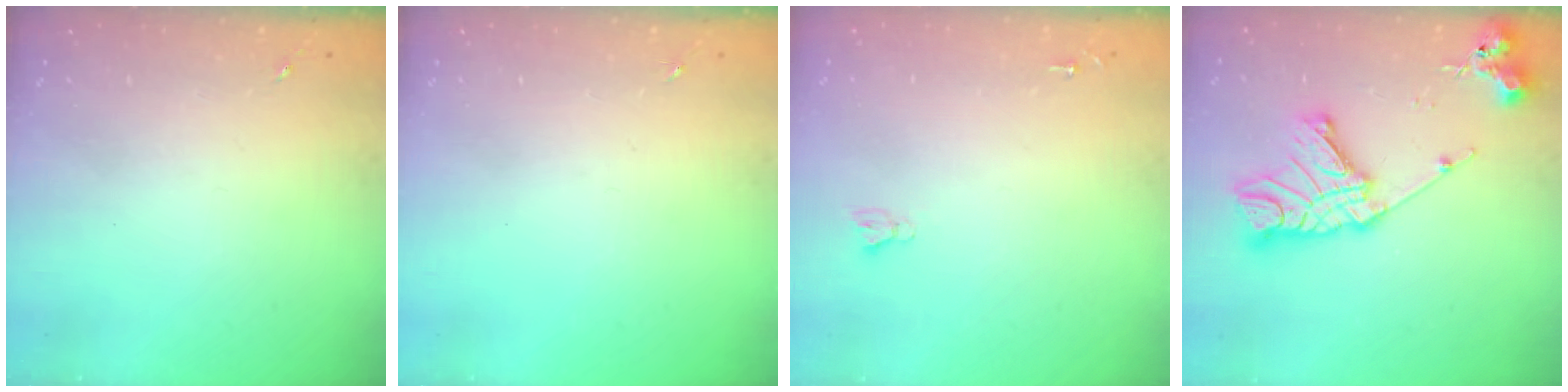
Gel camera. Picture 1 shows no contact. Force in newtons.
{"total": 0.0}
{"total": 2.7, "press": 2.7, "slide": 0.0}
{"total": 19.3, "press": 19.2, "slide": 1.8}